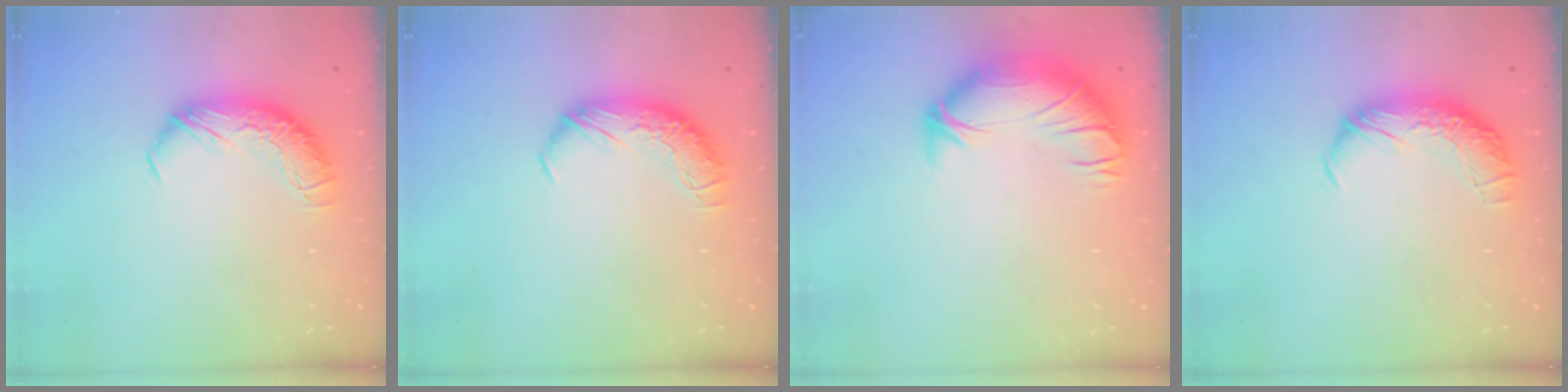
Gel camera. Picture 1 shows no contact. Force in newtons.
{"total": 0.0}
{"total": 3.2, "press": 0.5, "slide": 3.2}
{"total": 1.5, "press": 0.9, "slide": 1.2}